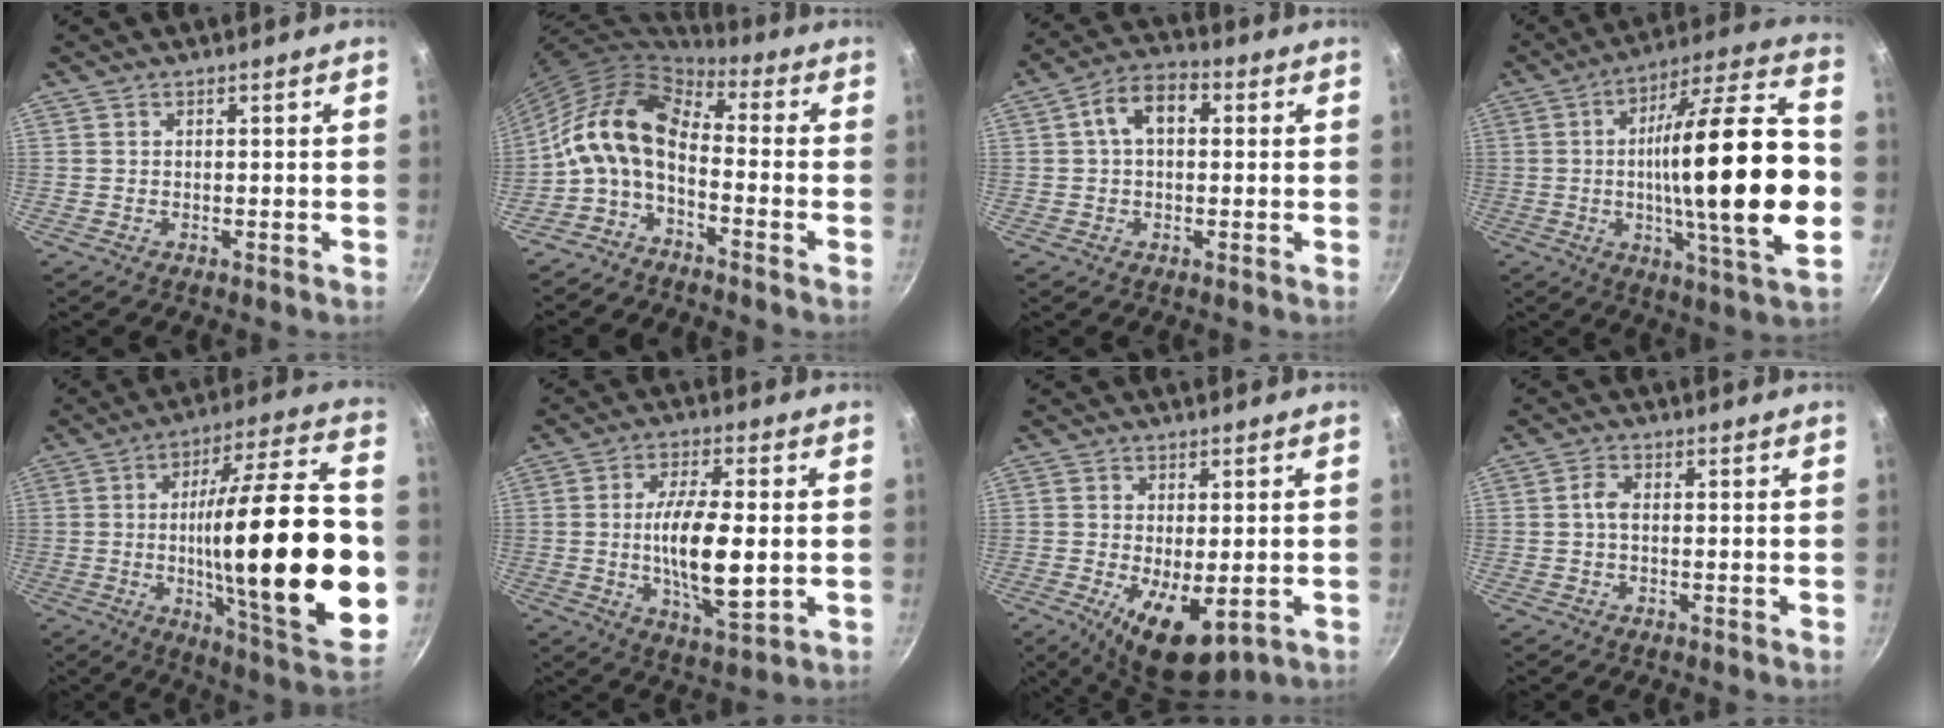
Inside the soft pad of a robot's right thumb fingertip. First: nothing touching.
{"total": 12.0, "force": [-1.9, 6.7, 9.8], "torque": [-0.181, 0.040, -0.051]}
{"total": 7.9, "force": [1.4, 5.0, 5.9], "torque": [-0.083, 0.023, 0.011]}
{"total": 27.2, "force": [-2.2, 5.6, 26.5], "torque": [-0.408, 0.028, -0.039]}
{"total": 32.8, "force": [-3.3, 7.9, 31.6], "torque": [-0.473, 0.006, -0.048]}
{"total": 13.7, "force": [-0.8, 4.7, 12.9], "torque": [-0.235, -0.001, -0.013]}
{"total": 9.8, "force": [-2.7, 4.4, 8.3], "torque": [-0.128, -0.013, -0.030]}
{"total": 2.2, "force": [-0.1, 1.1, 1.9], "torque": [-0.044, 0.007, -0.006]}